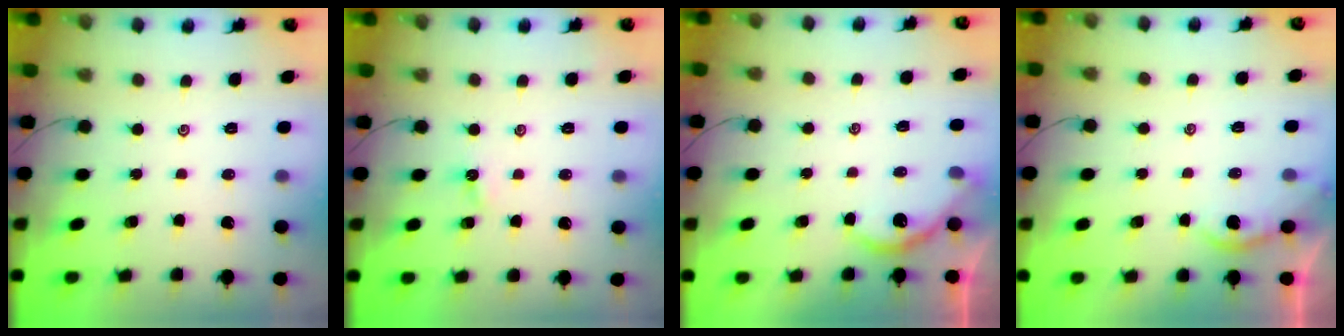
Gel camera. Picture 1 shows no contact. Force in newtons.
{"total": 2.4, "press": 2.4, "slide": 0.3}
{"total": 3.2, "press": 3.1, "slide": 0.4}
{"total": 2.0, "press": 1.9, "slide": 0.4}